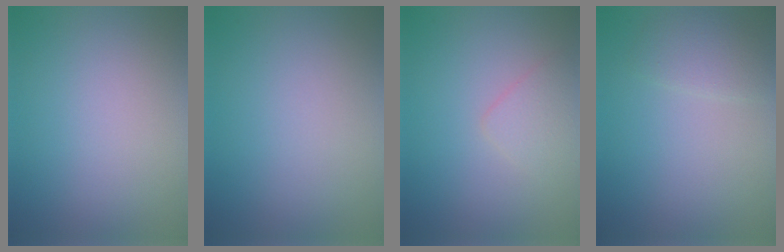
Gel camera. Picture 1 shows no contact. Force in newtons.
{"total": 0.0}
{"total": 1.7, "press": 1.7, "slide": 0.0}
{"total": 1.9, "press": 1.9, "slide": 0.1}